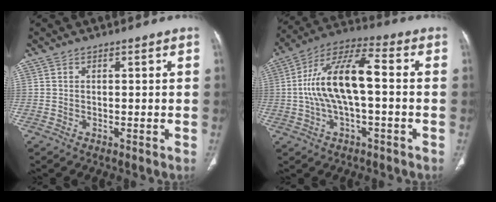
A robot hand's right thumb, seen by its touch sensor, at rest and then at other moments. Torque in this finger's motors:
{"motor_torque": [0.68, 2.46, 1.09, -0.75, 0.23]}